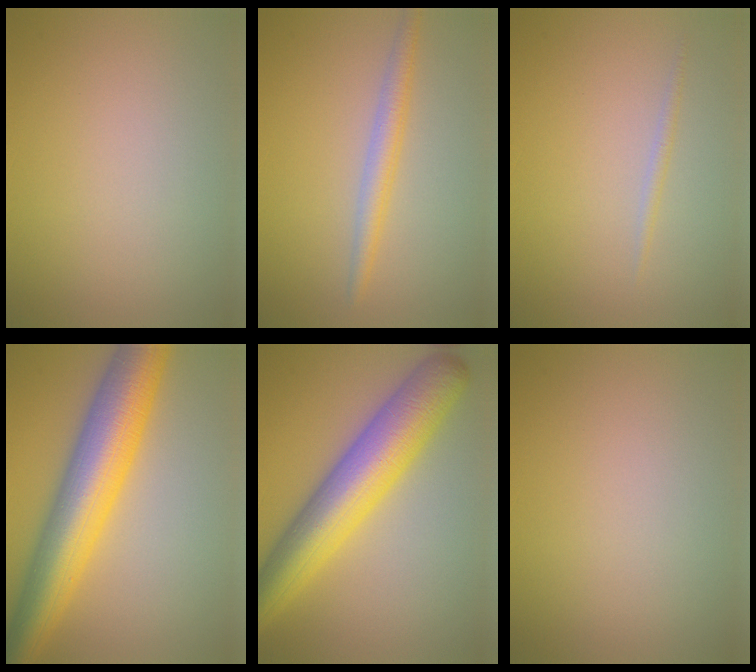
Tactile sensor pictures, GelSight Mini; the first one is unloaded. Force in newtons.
{"total": 2.3, "press": 2.3, "slide": 0.1}
{"total": 0.7, "press": 0.7, "slide": 0.1}
{"total": 10.6, "press": 10.6, "slide": 0.1}
{"total": 9.6, "press": 9.6, "slide": 0.1}
{"total": 0.0}